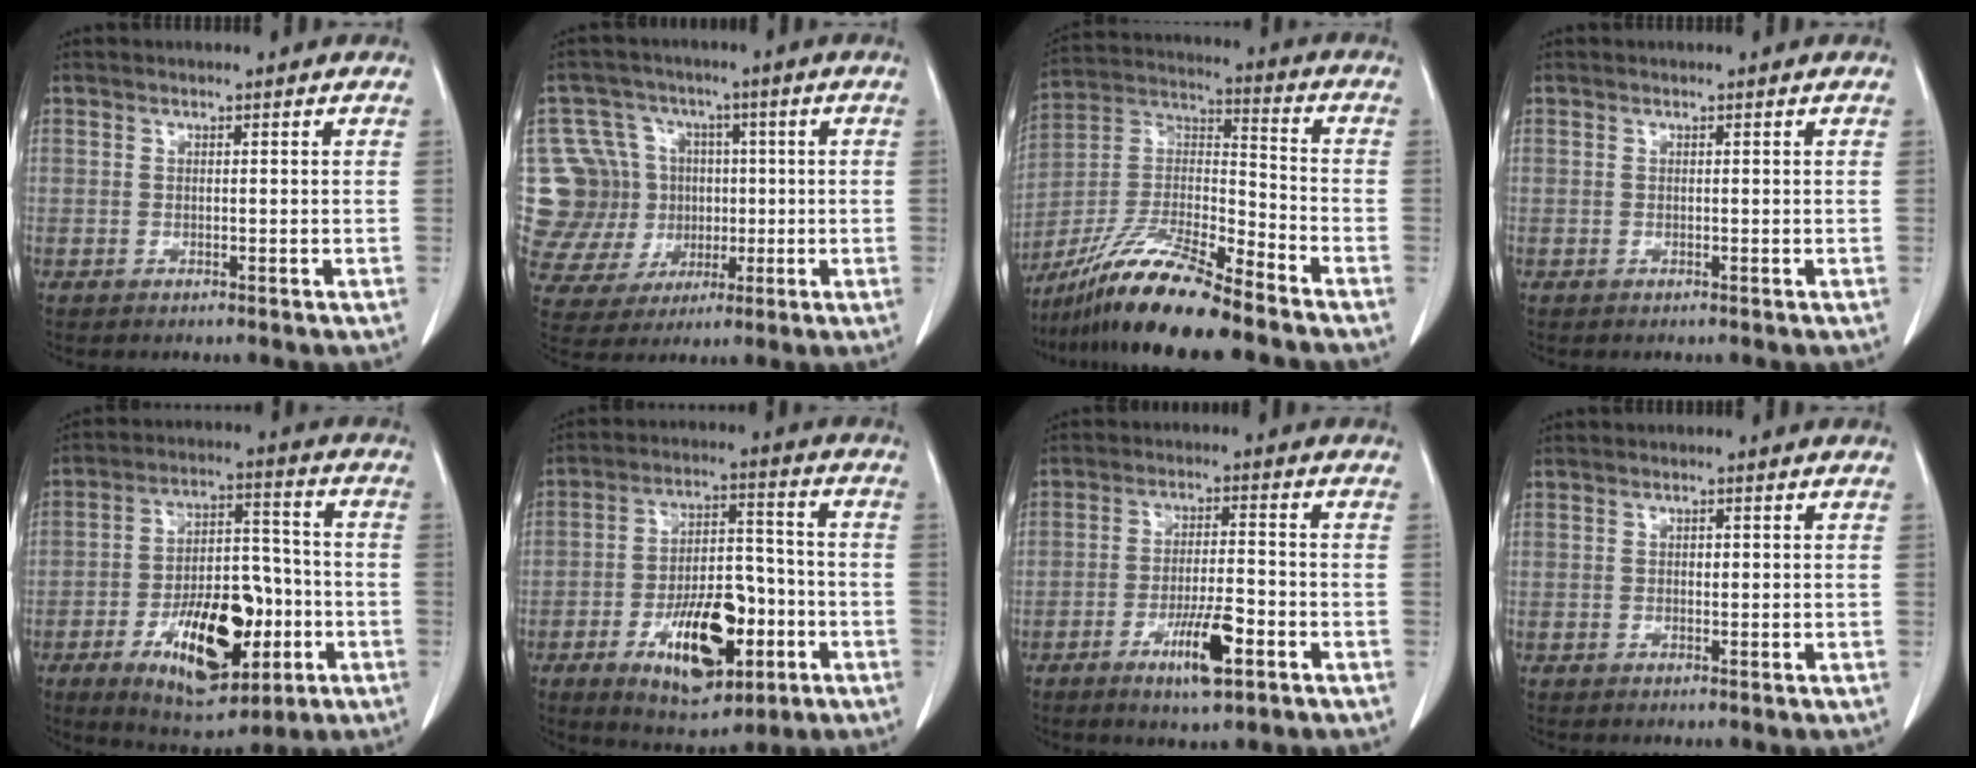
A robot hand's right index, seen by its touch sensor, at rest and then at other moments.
{"total": 17.6, "force": [0.2, 16.5, 6.1], "torque": [-0.171, 0.056, 0.032]}
{"total": 16.0, "force": [-12.8, 1.2, 9.4], "torque": [-0.192, -0.010, -0.237]}
{"total": 0.0}
{"total": 16.5, "force": [-6.0, 7.1, 13.6], "torque": [-0.221, 0.012, -0.088]}
{"total": 14.8, "force": [-5.8, 6.3, 12.0], "torque": [-0.196, 0.010, -0.086]}
{"total": 7.6, "force": [-3.8, 1.3, 6.5], "torque": [-0.117, -0.008, -0.060]}
{"total": 0.8, "force": [0.1, 0.5, 0.7], "torque": [-0.011, 0.000, 0.001]}